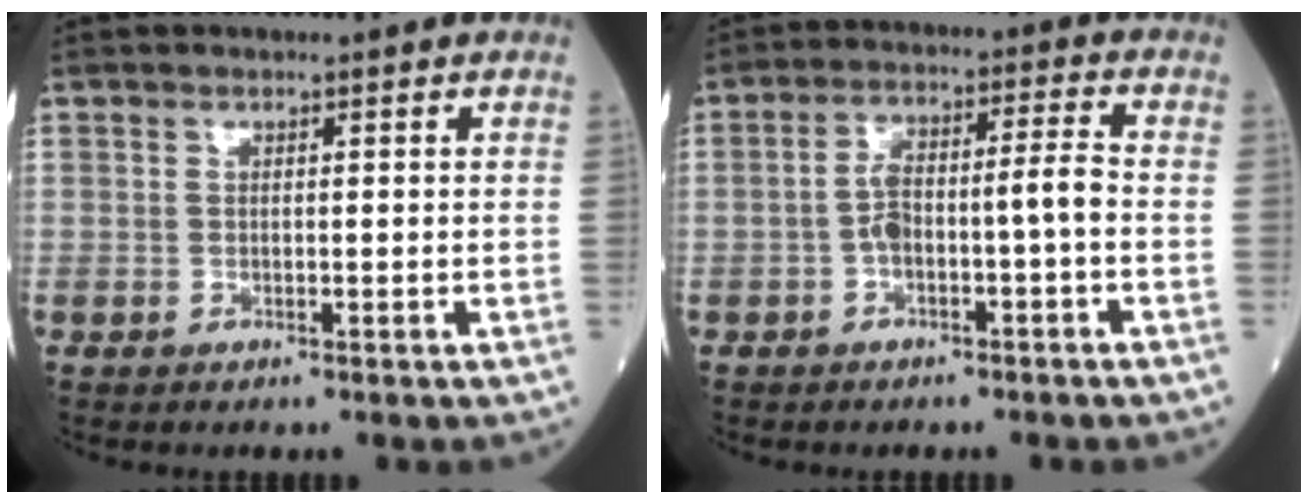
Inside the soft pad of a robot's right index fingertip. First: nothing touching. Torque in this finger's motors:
{"motor_torque": [0.97, -0.13, 0.52, 0.12]}